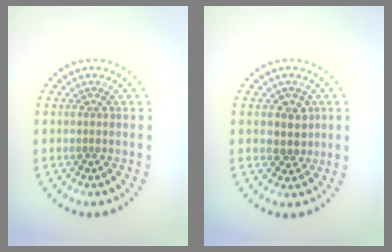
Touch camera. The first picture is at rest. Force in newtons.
{"total": 2.5, "press": 2.3, "slide": 0.8}